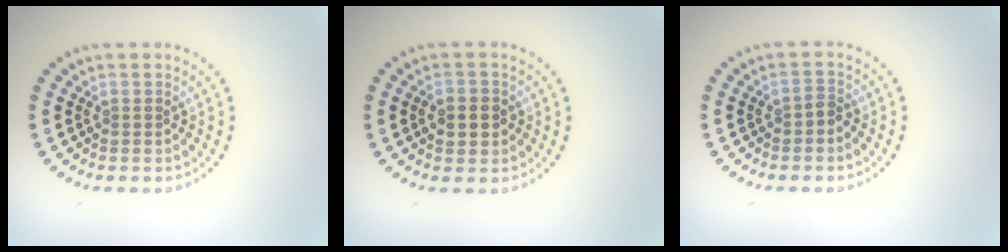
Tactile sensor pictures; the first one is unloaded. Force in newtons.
{"total": 2.5, "press": 2.5, "slide": 0.3}
{"total": 1.0, "press": 0.8, "slide": 0.6}